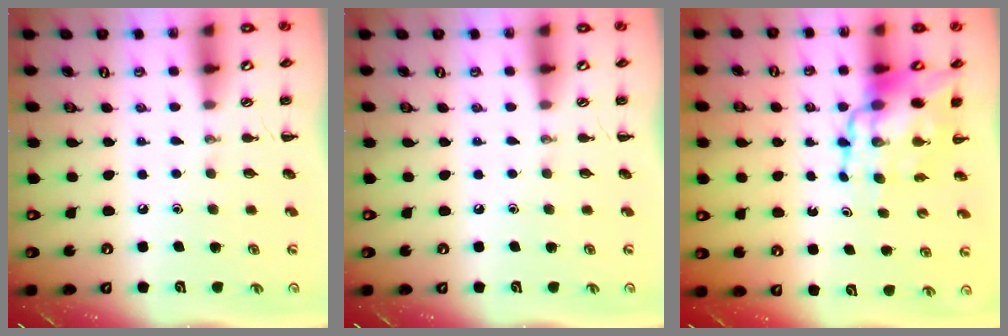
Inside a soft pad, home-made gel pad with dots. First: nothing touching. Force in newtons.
{"total": 0.0}
{"total": 12.5, "press": 12.0, "slide": 3.5}